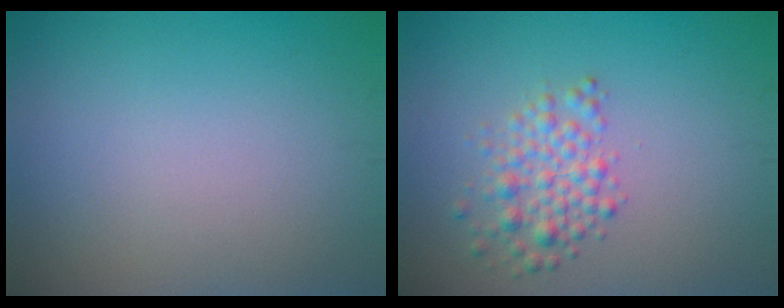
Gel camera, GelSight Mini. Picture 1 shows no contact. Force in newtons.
{"total": 2.8, "press": 2.8, "slide": 0.0}